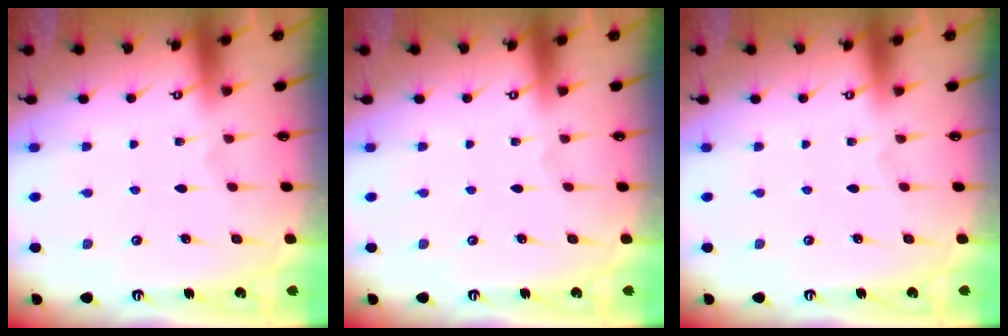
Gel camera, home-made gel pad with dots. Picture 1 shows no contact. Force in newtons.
{"total": 0.0}
{"total": 0.0}